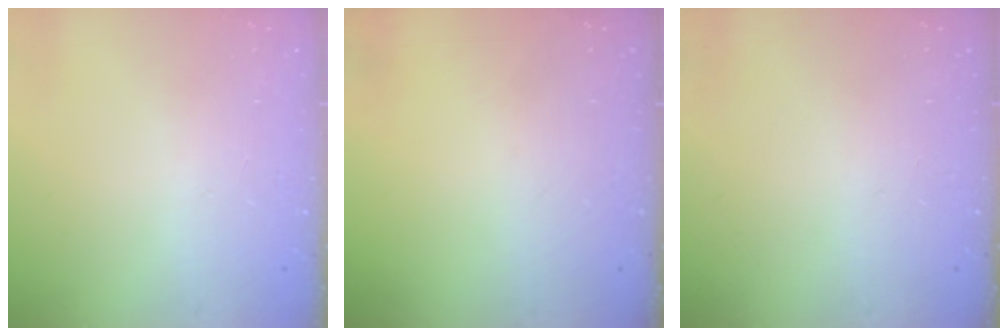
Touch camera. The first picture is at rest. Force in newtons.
{"total": 0.0}
{"total": 0.0}